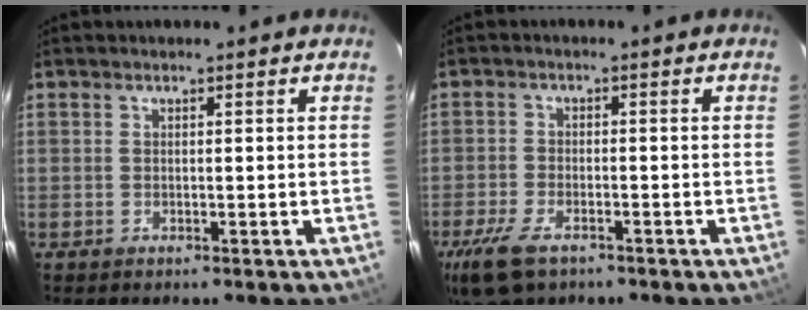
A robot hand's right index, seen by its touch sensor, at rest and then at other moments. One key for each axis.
{"total": 9.1, "fx": -5.8, "fy": 4.4, "fz": 5.5, "tx": -0.143, "ty": -0.021, "tz": -0.109}